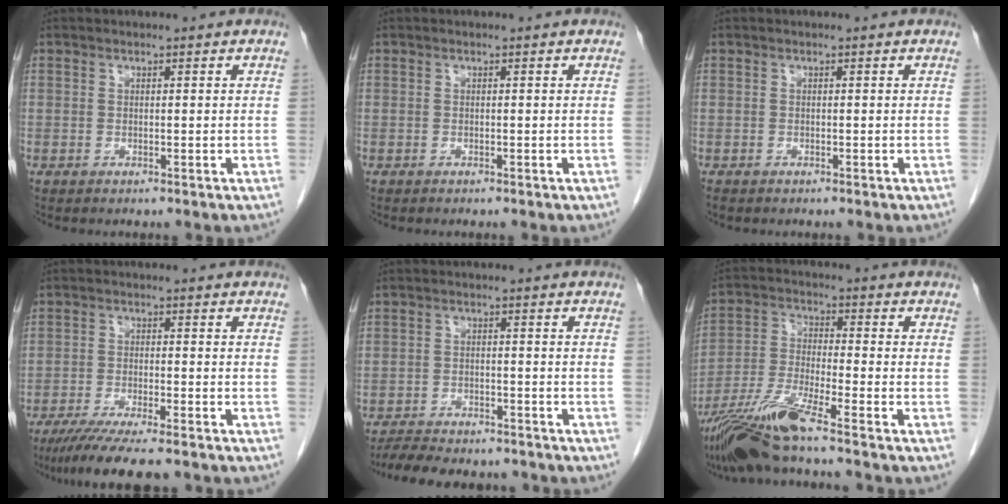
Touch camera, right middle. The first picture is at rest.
{"total": 0.0}
{"total": 0.9, "force": [-0.7, 0.5, 0.3], "torque": [-0.008, -0.001, -0.012]}
{"total": 9.8, "force": [-7.9, 0.7, 5.8], "torque": [-0.086, -0.023, -0.125]}
{"total": 10.5, "force": [-9.5, 2.6, 3.7], "torque": [-0.059, 0.001, -0.136]}
{"total": 10.0, "force": [-7.8, -0.8, 6.3], "torque": [-0.132, -0.026, -0.150]}